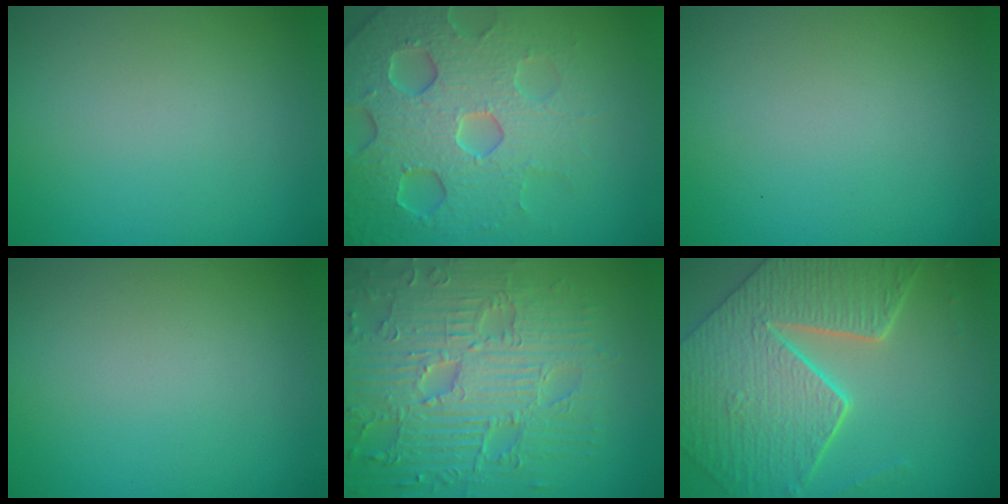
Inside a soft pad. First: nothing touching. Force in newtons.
{"total": 7.0, "press": 6.8, "slide": 1.6}
{"total": 0.0}
{"total": 0.0}
{"total": 9.3, "press": 6.8, "slide": 6.3}
{"total": 9.4, "press": 6.7, "slide": 6.6}